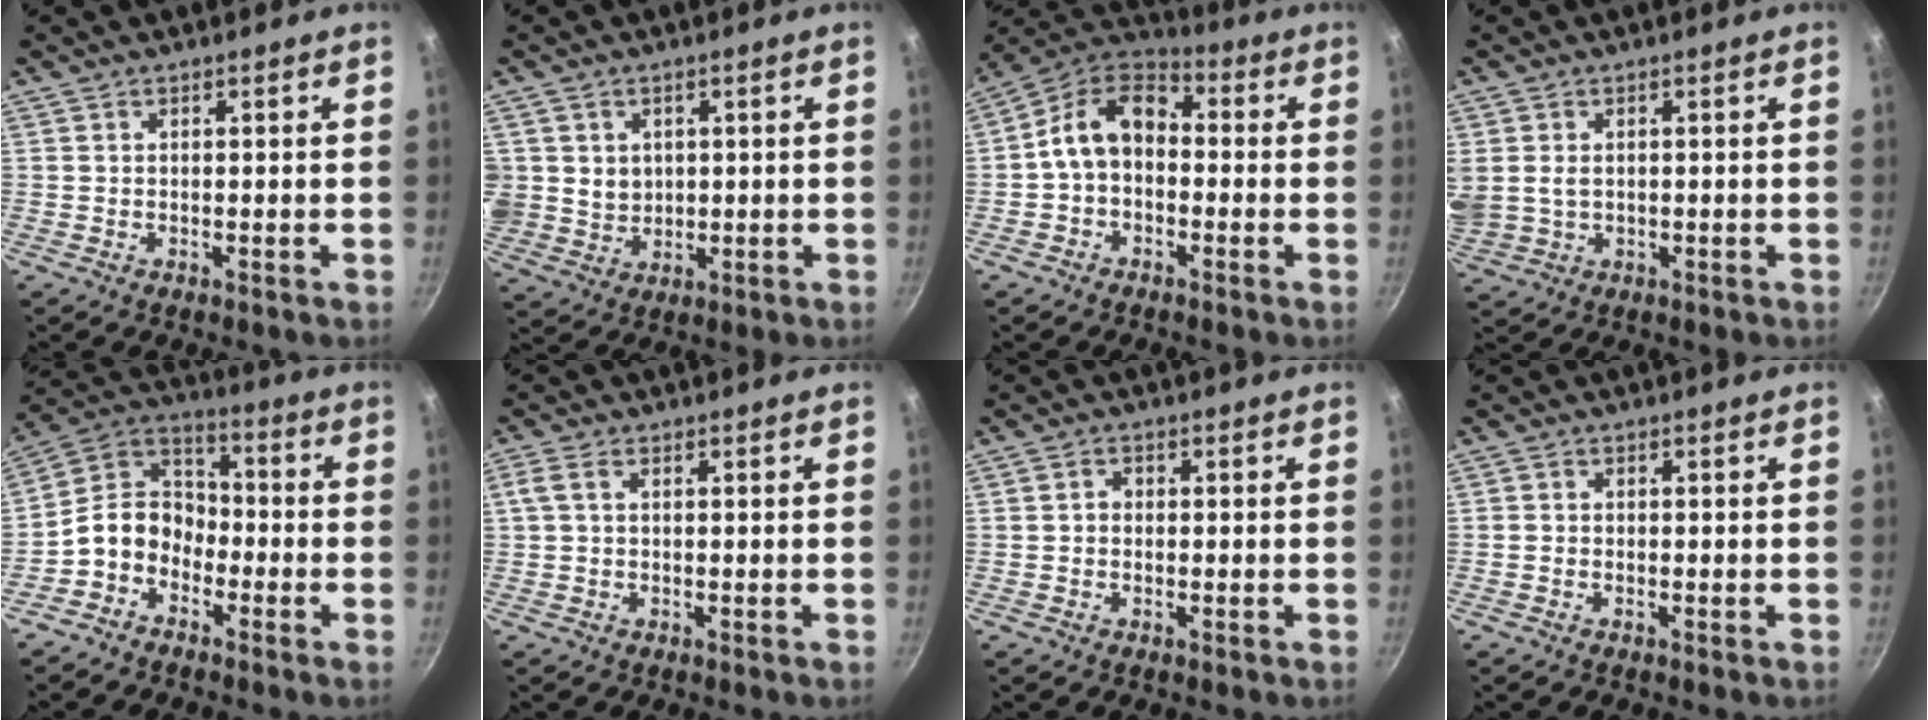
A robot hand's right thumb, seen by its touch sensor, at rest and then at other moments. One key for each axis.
{"total": 6.5, "fx": 1.7, "fy": 5.9, "fz": 2.2, "tx": -0.022, "ty": -0.009, "tz": 0.042}
{"total": 11.3, "fx": -0.6, "fy": 8.0, "fz": 7.9, "tx": -0.116, "ty": 0.046, "tz": -0.034}
{"total": 6.9, "fx": 1.3, "fy": 5.3, "fz": 4.3, "tx": -0.086, "ty": -0.005, "tz": 0.036}
{"total": 10.0, "fx": -4.0, "fy": 7.5, "fz": 5.1, "tx": -0.063, "ty": 0.061, "tz": -0.106}
{"total": 2.4, "fx": 0.4, "fy": 1.5, "fz": 1.9, "tx": -0.043, "ty": 0.007, "tz": 0.008}
{"total": 1.5, "fx": -0.1, "fy": 1.3, "fz": 0.8, "tx": -0.011, "ty": 0.007, "tz": -0.003}
{"total": 0.7, "fx": -0.5, "fy": 0.4, "fz": 0.3, "tx": -0.009, "ty": 0.003, "tz": -0.012}